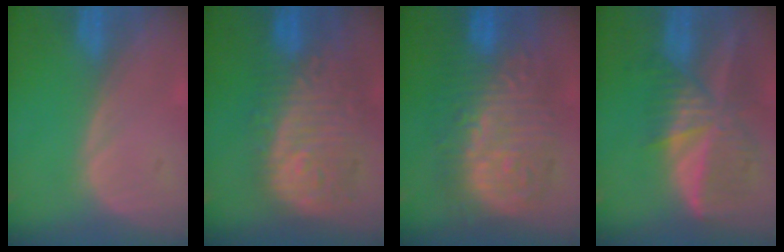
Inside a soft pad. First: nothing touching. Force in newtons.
{"total": 11.9, "press": 10.7, "slide": 5.3}
{"total": 13.3, "press": 13.3, "slide": 1.2}
{"total": 9.3, "press": 8.1, "slide": 4.6}